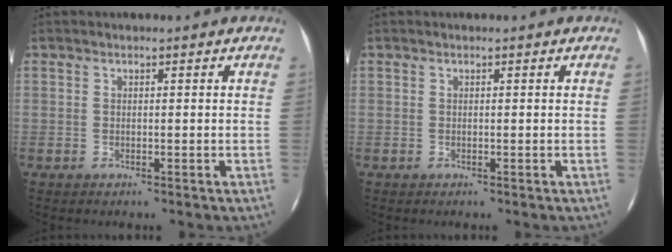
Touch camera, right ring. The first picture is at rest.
{"total": 0.0}